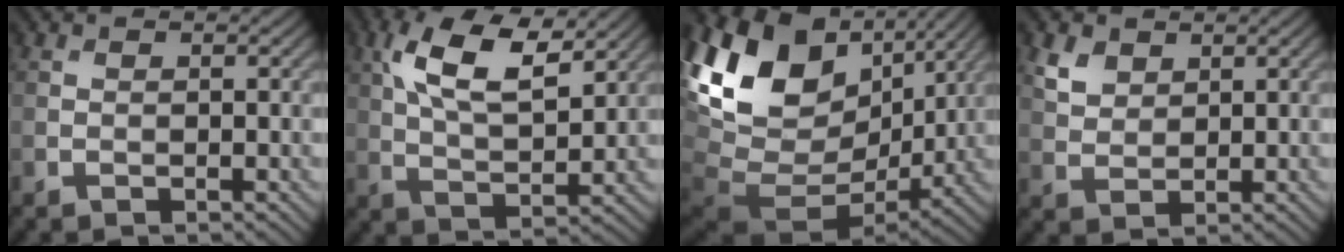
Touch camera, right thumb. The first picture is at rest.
{"total": 10.6, "force": [5.1, 4.4, 8.2], "torque": [-0.171, 0.004, 0.097]}
{"total": 19.9, "force": [4.8, 13.4, 13.9], "torque": [-0.280, -0.015, 0.115]}
{"total": 3.2, "force": [2.1, 2.1, 1.4], "torque": [-0.037, -0.001, 0.045]}